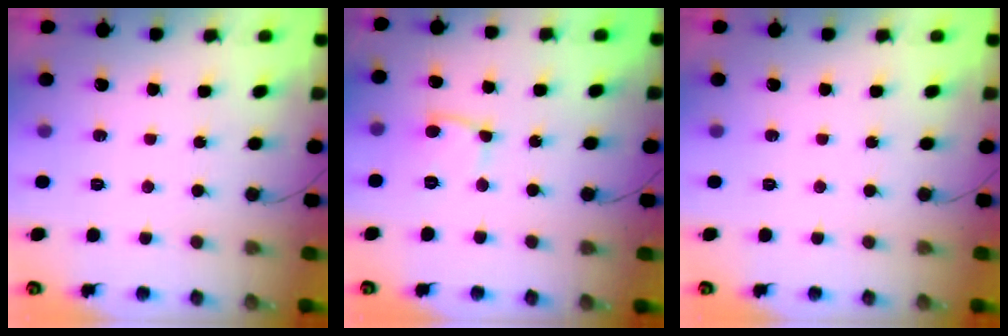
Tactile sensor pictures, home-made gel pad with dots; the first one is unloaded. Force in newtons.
{"total": 8.1, "press": 8.1, "slide": 1.0}
{"total": 0.0}